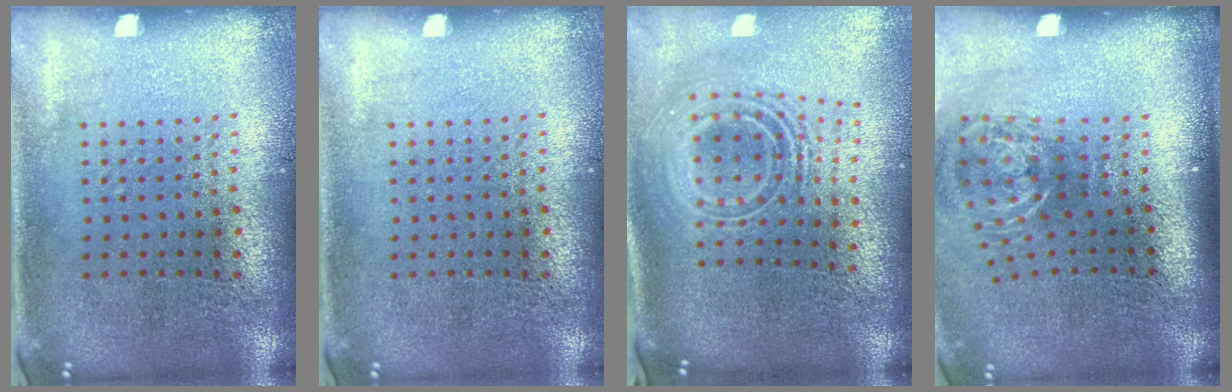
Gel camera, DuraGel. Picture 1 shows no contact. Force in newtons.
{"total": 0.0}
{"total": 2.5, "press": 1.7, "slide": 1.8}
{"total": 2.1, "press": 1.3, "slide": 1.6}